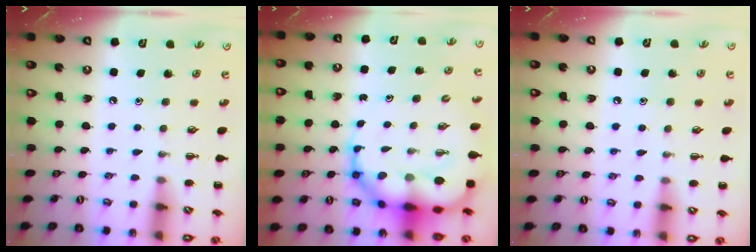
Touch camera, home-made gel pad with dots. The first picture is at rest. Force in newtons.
{"total": 16.7, "press": 16.0, "slide": 4.7}
{"total": 5.6, "press": 5.4, "slide": 1.4}